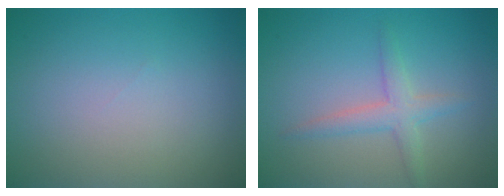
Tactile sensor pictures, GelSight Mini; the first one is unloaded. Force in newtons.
{"total": 2.3, "press": 2.3, "slide": 0.2}